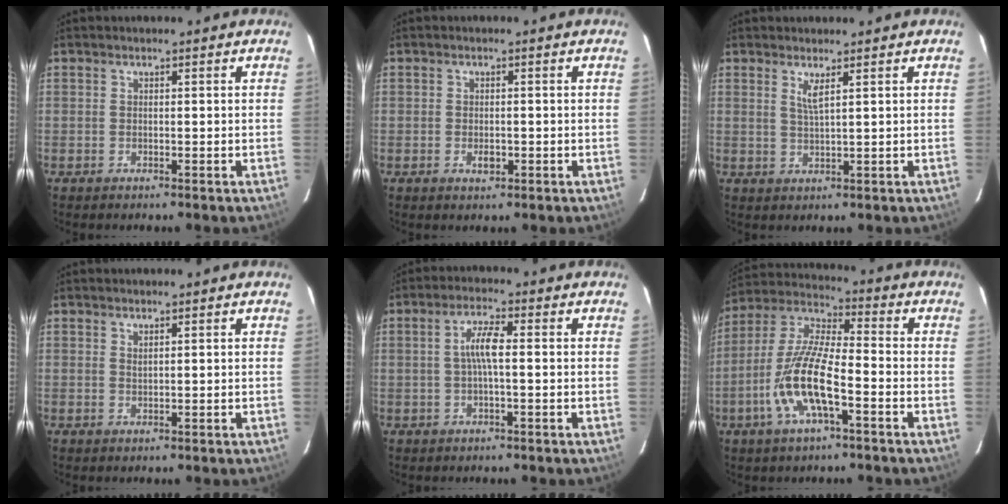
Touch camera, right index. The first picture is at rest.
{"total": 2.0, "force": [-0.7, 1.2, 1.4], "torque": [-0.024, 0.000, -0.012]}
{"total": 2.3, "force": [1.3, -0.2, 1.8], "torque": [-0.036, -0.007, 0.023]}
{"total": 0.7, "force": [0.6, 0.0, 0.3], "torque": [-0.005, 0.000, 0.012]}
{"total": 4.3, "force": [-0.1, 0.6, 4.2], "torque": [-0.081, 0.007, 0.001]}
{"total": 13.2, "force": [-5.3, 3.3, 11.7], "torque": [-0.245, -0.006, -0.105]}